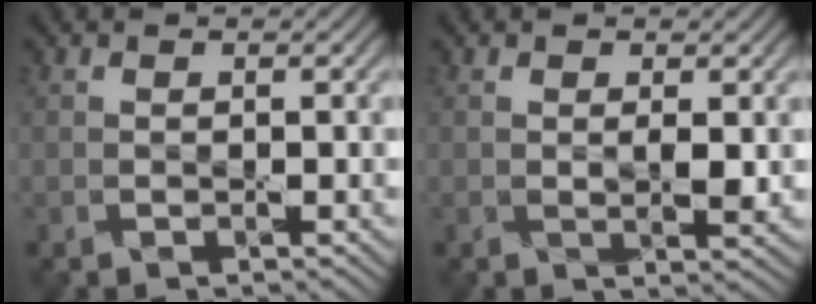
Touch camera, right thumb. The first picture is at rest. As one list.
[{"total": 1.7, "force": [0.3, 0.7, 1.6], "torque": [-0.031, -0.007, 0.008]}]